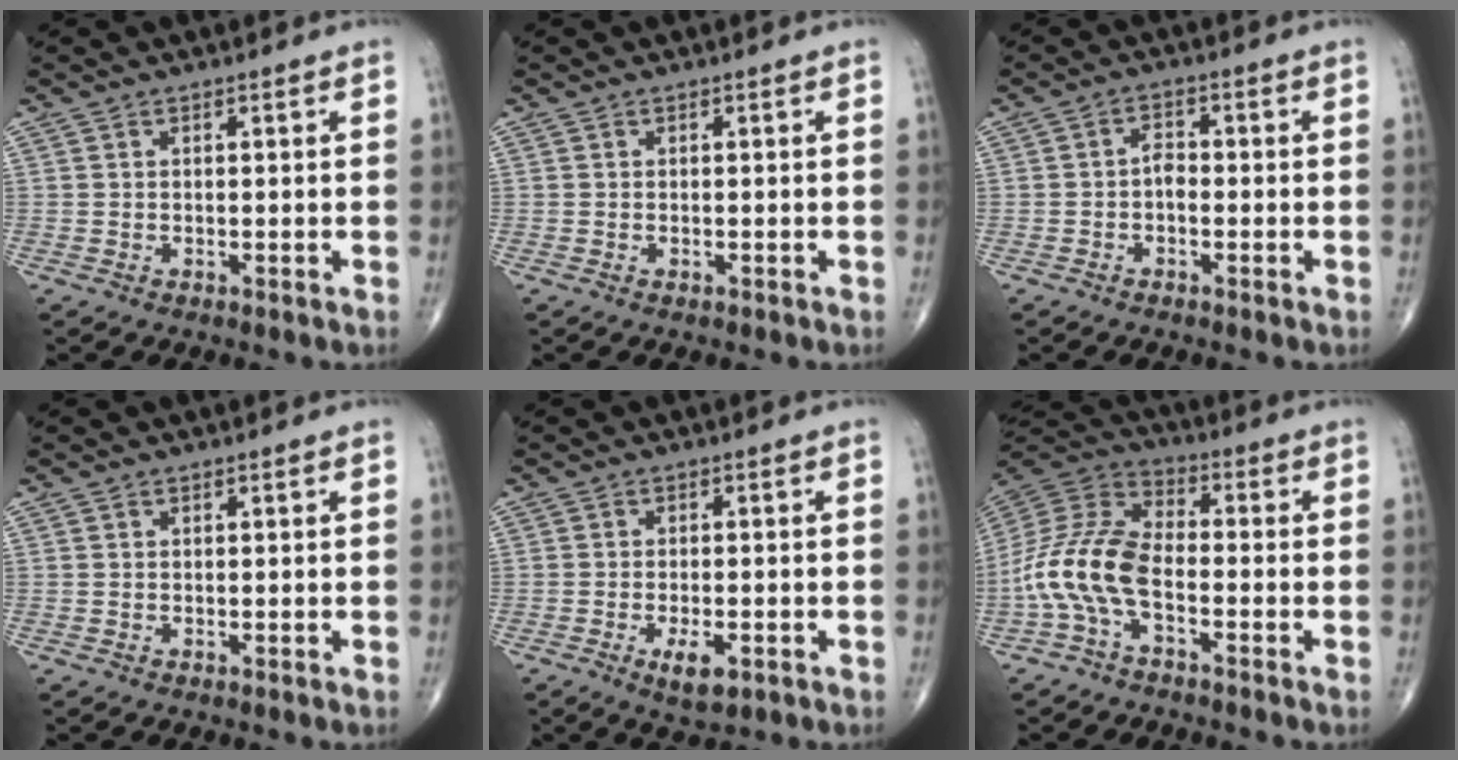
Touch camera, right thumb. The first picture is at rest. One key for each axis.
{"total": 0.0}
{"total": 2.5, "fx": -0.7, "fy": 1.5, "fz": 1.9, "tx": -0.023, "ty": 0.010, "tz": -0.021}
{"total": 0.0}
{"total": 4.6, "fx": -1.8, "fy": 1.8, "fz": 3.8, "tx": -0.062, "ty": -0.005, "tz": -0.025}
{"total": 13.5, "fx": -4.2, "fy": 6.6, "fz": 11.0, "tx": -0.236, "ty": 0.042, "tz": -0.090}